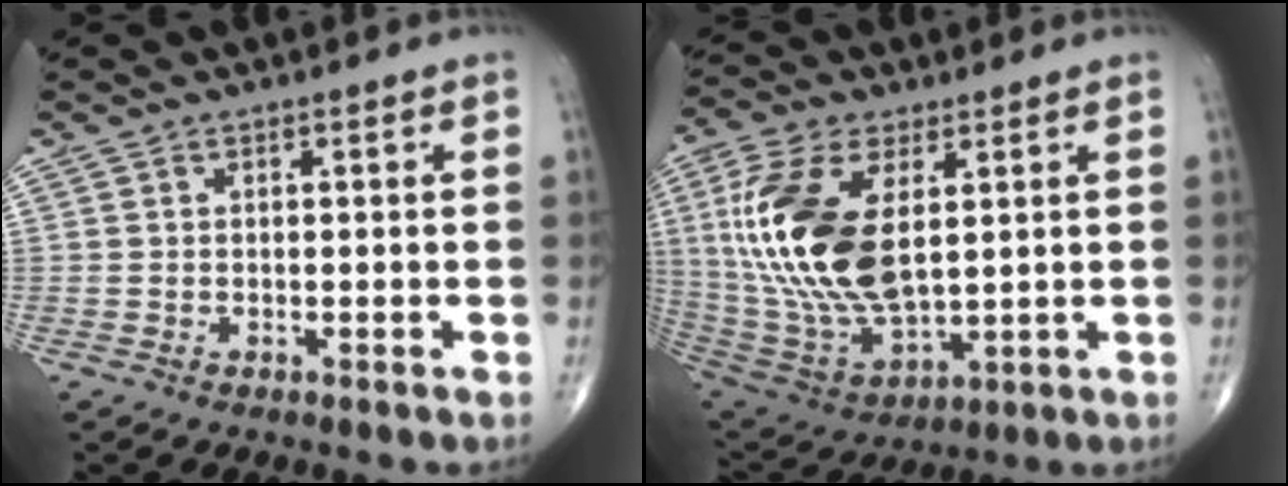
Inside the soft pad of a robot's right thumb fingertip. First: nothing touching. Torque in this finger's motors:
{"motor_torque": [0.72, 4.29, 0.80, -0.45, 0.56]}